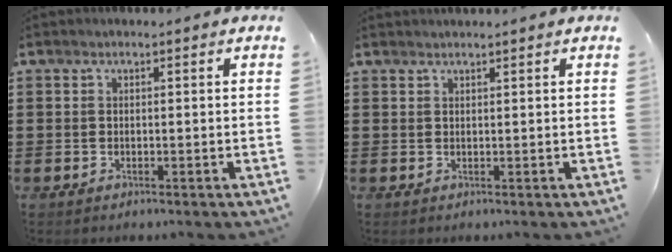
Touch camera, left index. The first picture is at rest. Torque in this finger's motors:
{"motor_torque": [0.55, -0.71, 0.44, 0.06]}